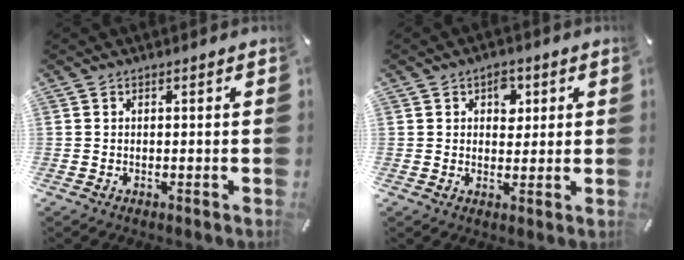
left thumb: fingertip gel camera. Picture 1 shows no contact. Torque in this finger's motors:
{"motor_torque": [0.79, 0.86, 0.46, -0.53, 0.16]}